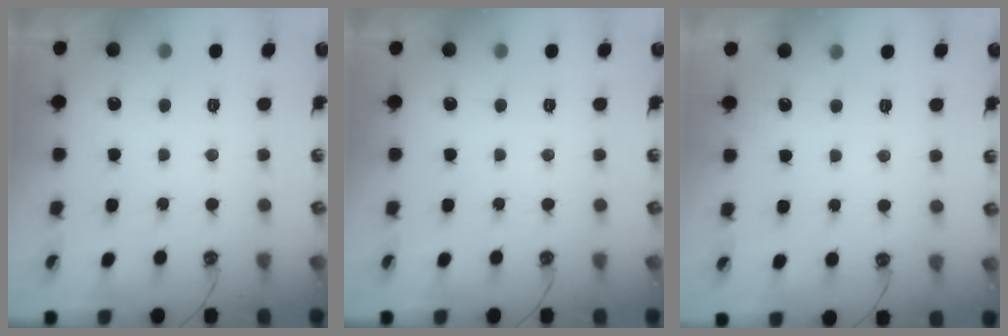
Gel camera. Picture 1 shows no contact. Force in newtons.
{"total": 0.0}
{"total": 9.0, "press": 9.0, "slide": 0.3}